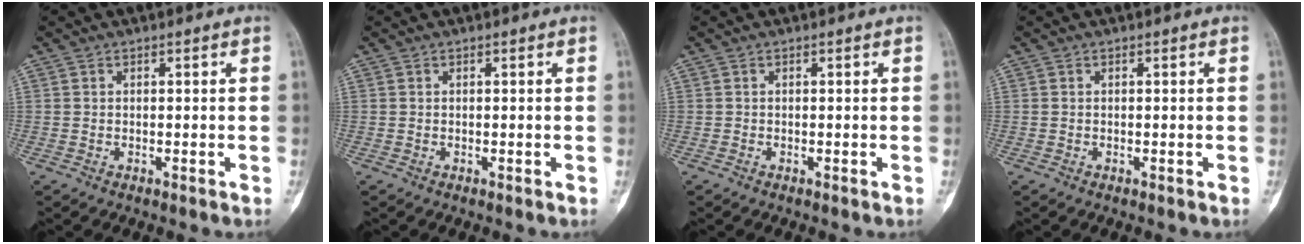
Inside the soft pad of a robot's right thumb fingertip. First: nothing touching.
{"total": 0.0}
{"total": 0.0}
{"total": 0.0}